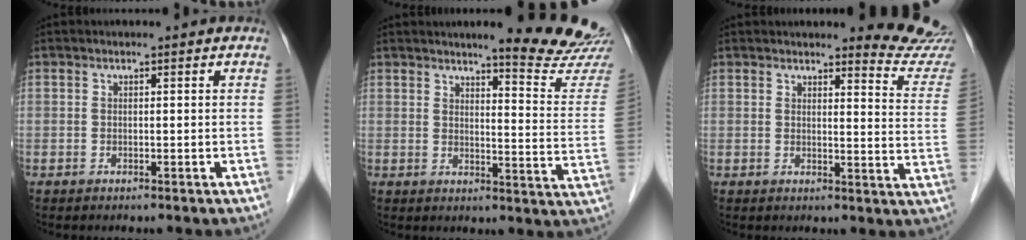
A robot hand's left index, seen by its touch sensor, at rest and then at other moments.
{"total": 13.2, "force": [12.2, -0.8, 4.9], "torque": [-0.054, -0.087, 0.131]}
{"total": 9.0, "force": [8.9, -0.2, 1.3], "torque": [-0.001, -0.081, 0.077]}